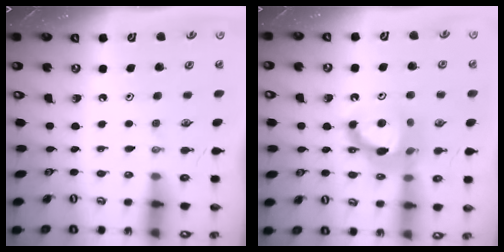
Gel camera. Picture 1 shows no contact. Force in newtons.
{"total": 11.9, "press": 11.8, "slide": 1.4}